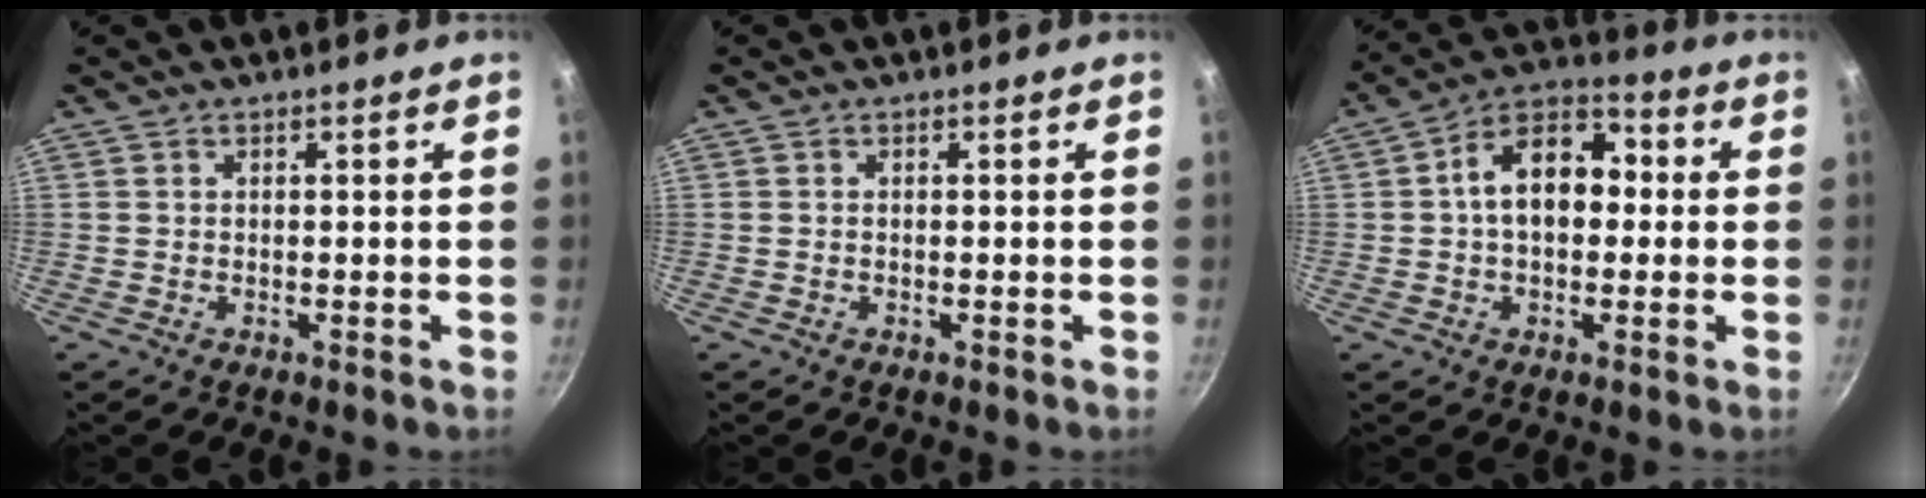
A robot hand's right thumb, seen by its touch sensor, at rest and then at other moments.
{"total": 0.0}
{"total": 13.2, "force": [0.9, 8.9, 9.7], "torque": [-0.109, 0.038, -0.004]}